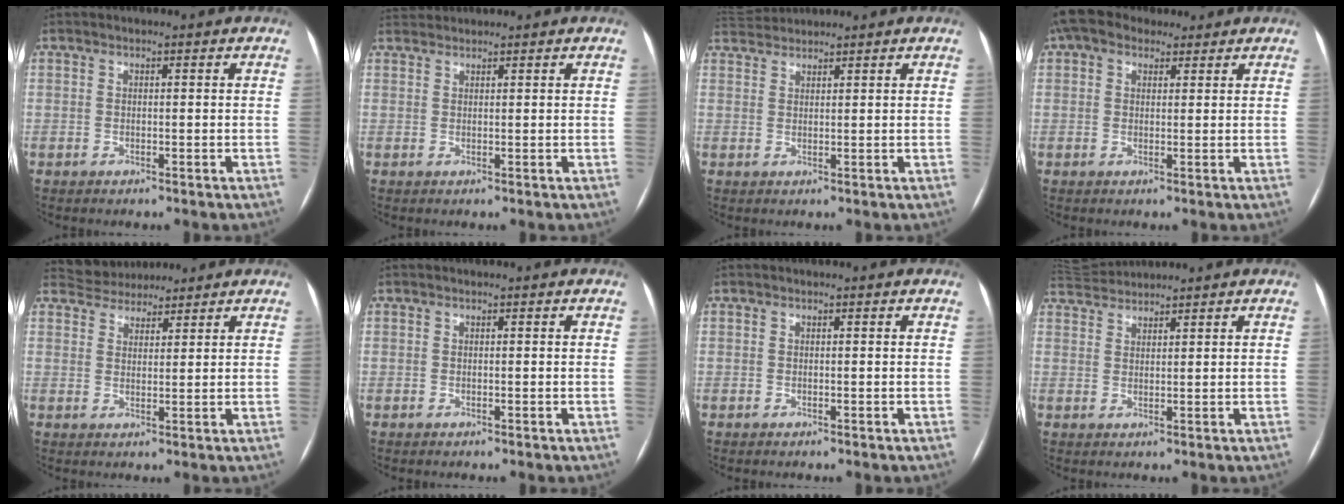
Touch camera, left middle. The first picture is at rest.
{"total": 2.2, "force": [2.2, 0.1, -0.1], "torque": [-0.007, 0.021, 0.048]}
{"total": 3.8, "force": [3.8, 0.0, 0.1], "torque": [-0.009, 0.026, 0.075]}
{"total": 6.0, "force": [4.1, 3.8, 2.3], "torque": [-0.050, 0.041, 0.075]}
{"total": 5.3, "force": [5.0, 1.9, 0.4], "torque": [-0.009, 0.024, 0.084]}
{"total": 0.0}
{"total": 0.0}
{"total": 4.7, "force": [4.7, -0.1, 0.2], "torque": [-0.010, 0.026, 0.092]}